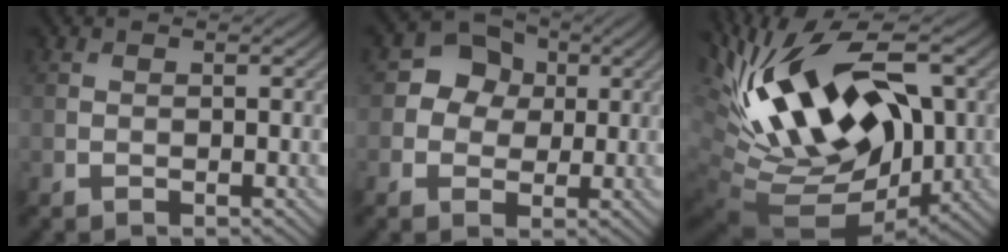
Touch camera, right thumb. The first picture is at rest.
{"total": 5.8, "force": [1.1, 5.2, 2.4], "torque": [-0.051, 0.018, -0.004]}
{"total": 19.0, "force": [3.4, 9.9, 15.9], "torque": [-0.303, 0.010, 0.053]}